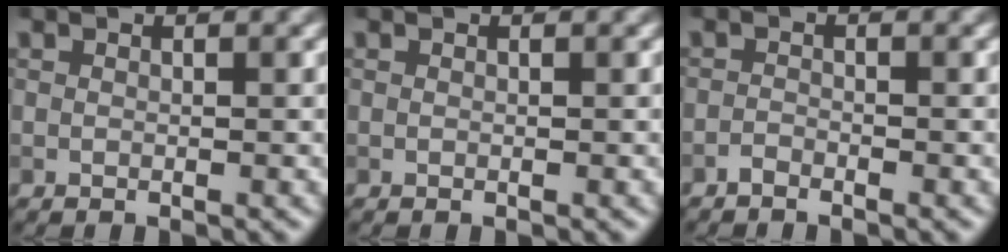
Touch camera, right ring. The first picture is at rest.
{"total": 0.0}
{"total": 0.8, "force": [-0.8, 0.2, 0.2], "torque": [-0.003, 0.000, -0.018]}